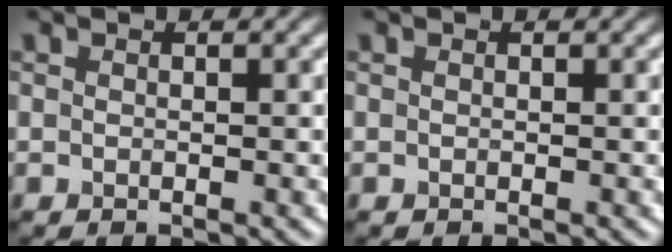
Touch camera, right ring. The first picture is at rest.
{"total": 0.0}